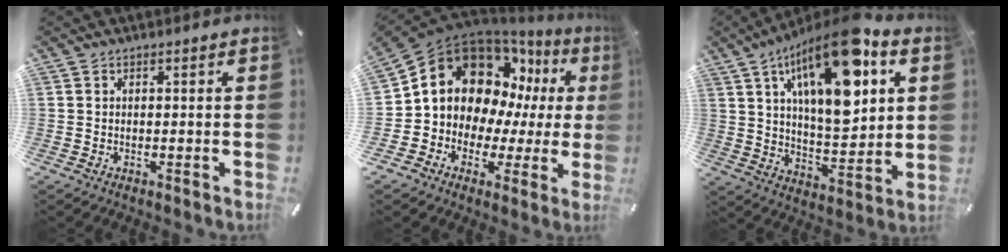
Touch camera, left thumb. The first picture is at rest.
{"total": 14.6, "force": [5.4, 12.1, 6.2], "torque": [-0.108, -0.047, 0.106]}
{"total": 21.8, "force": [10.3, 9.4, 16.7], "torque": [-0.284, -0.049, 0.159]}